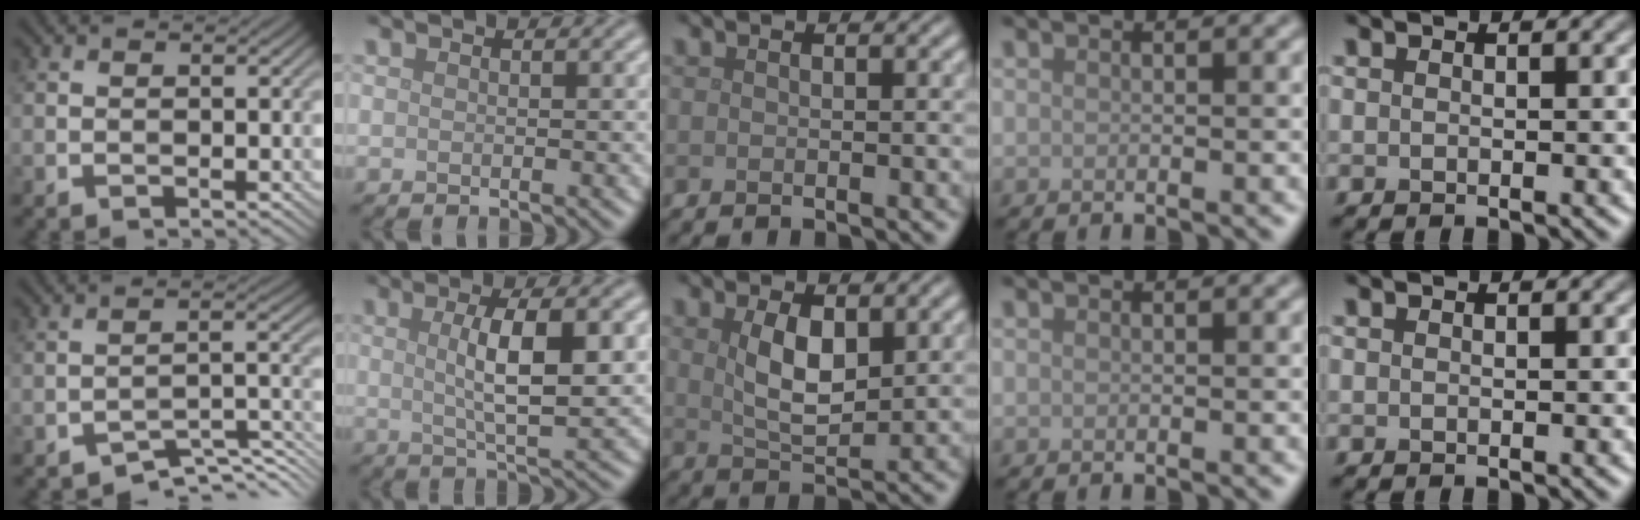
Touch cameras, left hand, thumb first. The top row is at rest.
{"thumb": {"total": 5.3, "force": [-4.6, 1.2, 2.3], "torque": [-0.029, 0.004, -0.073]}, "index": {"total": 6.5, "force": [0.9, 1.7, 6.2], "torque": [-0.100, 0.005, 0.015]}, "middle": {"total": 3.8, "force": [1.2, 1.7, 3.2], "torque": [-0.067, -0.003, 0.028]}}